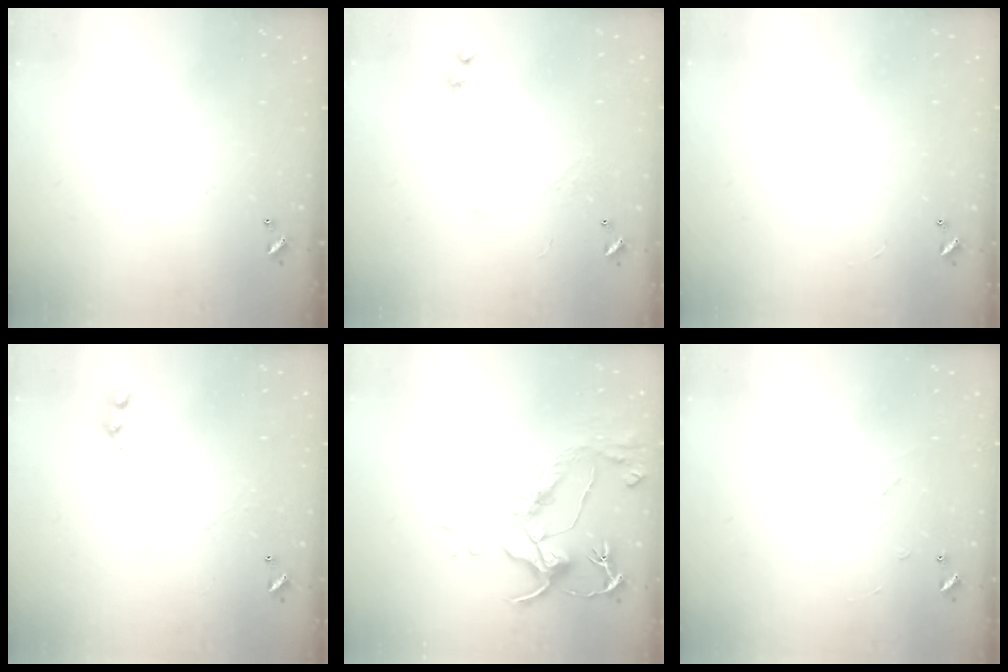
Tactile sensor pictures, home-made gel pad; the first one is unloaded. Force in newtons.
{"total": 1.2, "press": 1.0, "slide": 0.8}
{"total": 0.7, "press": 0.3, "slide": 0.7}
{"total": 1.1, "press": 0.9, "slide": 0.6}
{"total": 5.0, "press": 4.8, "slide": 1.4}
{"total": 6.5, "press": 6.4, "slide": 0.9}